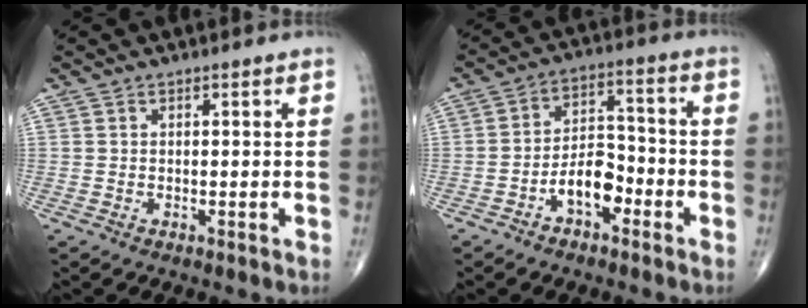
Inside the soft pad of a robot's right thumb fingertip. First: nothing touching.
{"total": 8.1, "force": [-3.9, 4.6, 5.4], "torque": [-0.070, 0.040, -0.073]}